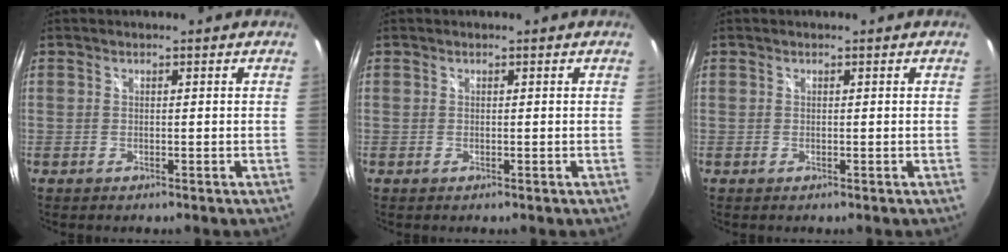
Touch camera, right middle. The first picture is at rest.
{"total": 0.0}
{"total": 0.0}